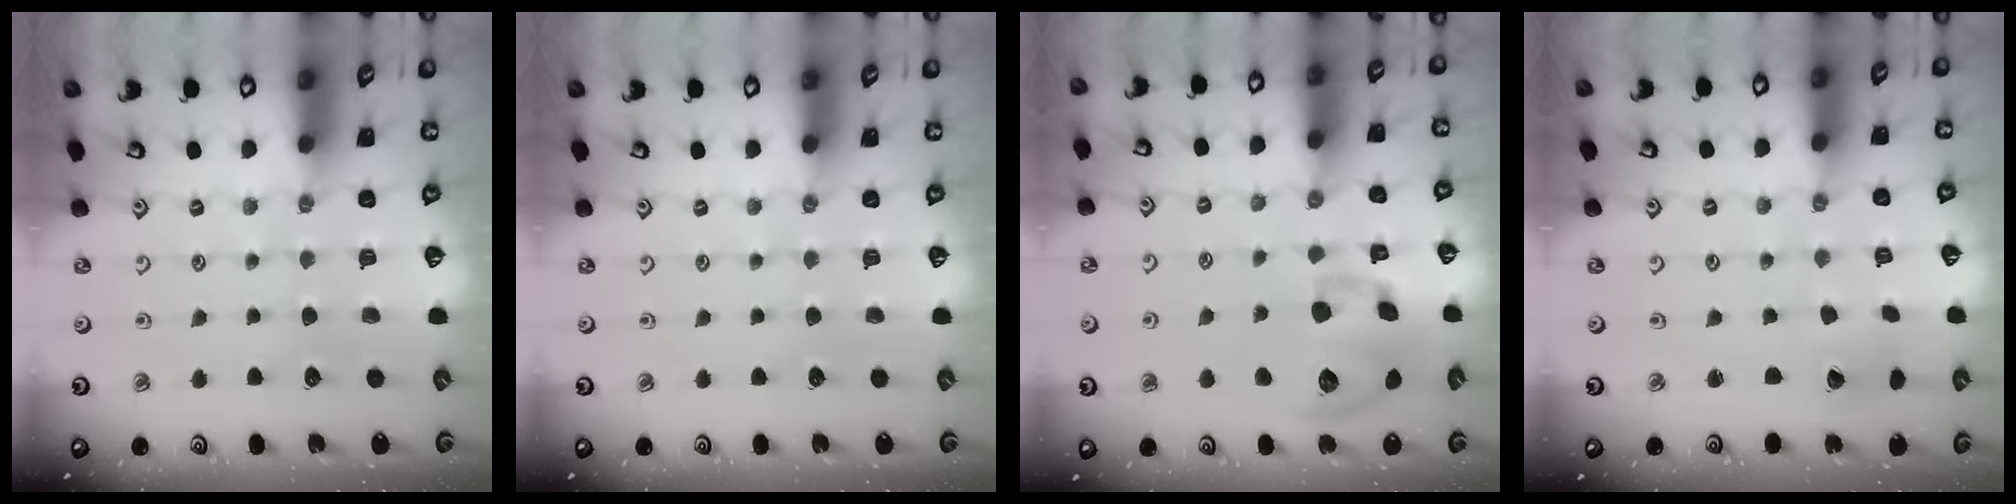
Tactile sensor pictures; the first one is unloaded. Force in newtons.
{"total": 0.0}
{"total": 16.7, "press": 16.6, "slide": 2.4}
{"total": 1.8, "press": 1.8, "slide": 0.2}